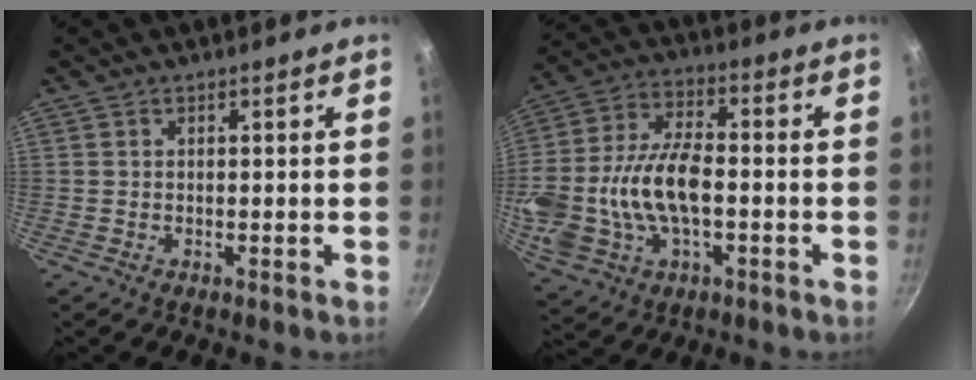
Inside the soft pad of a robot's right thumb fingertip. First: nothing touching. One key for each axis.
{"total": 20.7, "fx": -2.8, "fy": 12.1, "fz": 16.6, "tx": -0.368, "ty": 0.022, "tz": -0.040}